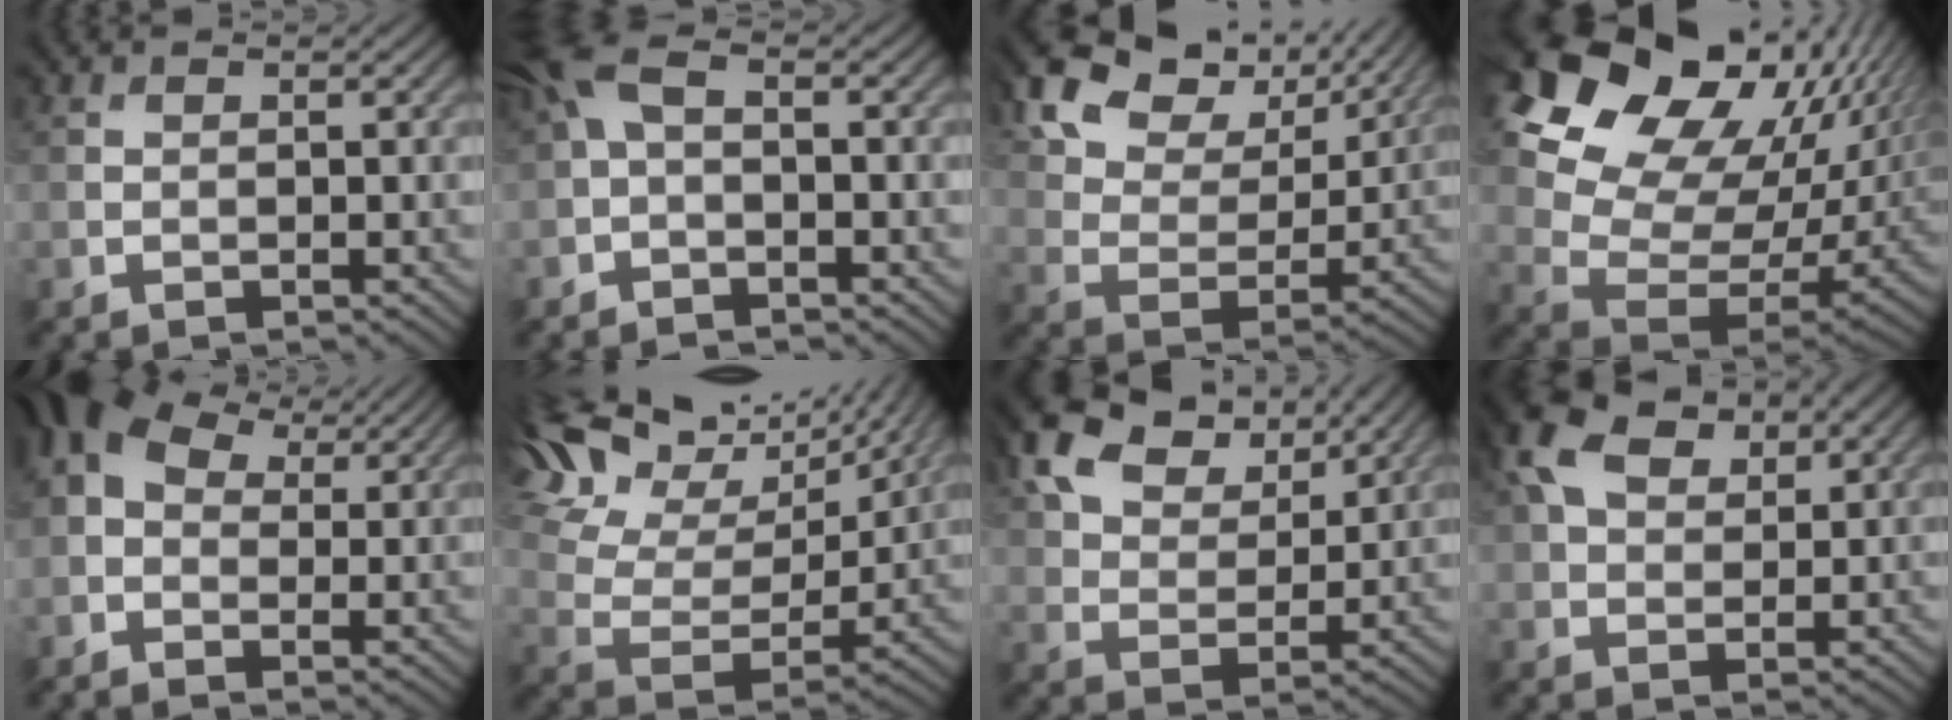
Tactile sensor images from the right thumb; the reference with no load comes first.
{"total": 4.4, "force": [-0.3, 2.1, 3.8], "torque": [-0.095, 0.012, -0.014]}
{"total": 15.3, "force": [10.1, 8.0, 8.3], "torque": [-0.191, 0.023, 0.160]}
{"total": 19.1, "force": [10.6, 11.8, 10.6], "torque": [-0.195, 0.029, 0.186]}
{"total": 8.4, "force": [2.6, 5.8, 5.6], "torque": [-0.135, 0.009, 0.045]}
{"total": 16.6, "force": [11.7, 7.2, 9.2], "torque": [-0.231, 0.038, 0.177]}
{"total": 12.0, "force": [7.8, 6.4, 6.5], "torque": [-0.153, 0.020, 0.141]}
{"total": 8.7, "force": [4.1, 5.3, 5.5], "torque": [-0.134, 0.021, 0.076]}